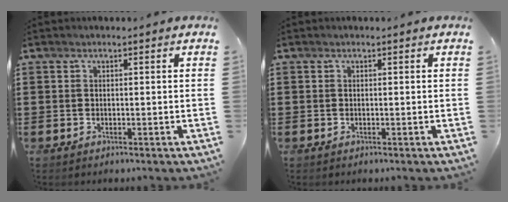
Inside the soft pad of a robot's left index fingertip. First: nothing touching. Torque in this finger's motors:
{"motor_torque": [0.00, 0.00, 0.00, 0.00]}